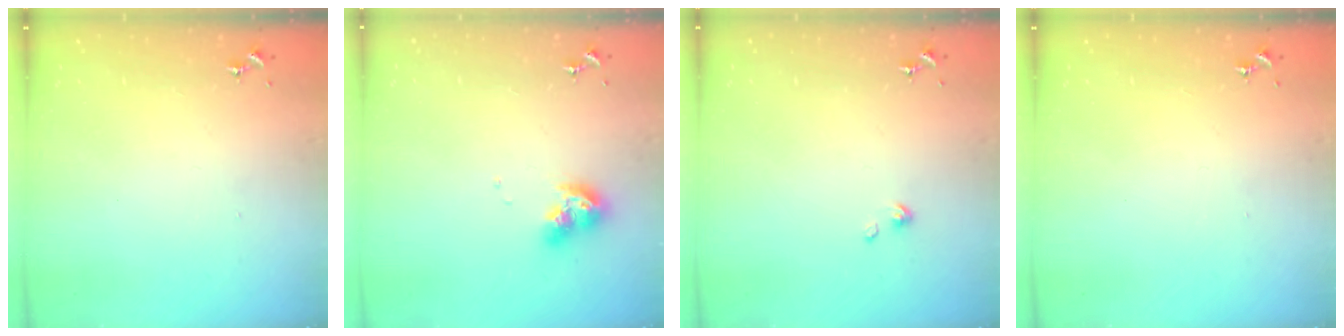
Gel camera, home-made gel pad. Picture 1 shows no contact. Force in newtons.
{"total": 10.1, "press": 10.0, "slide": 1.2}
{"total": 2.4, "press": 2.4, "slide": 0.3}
{"total": 0.0}